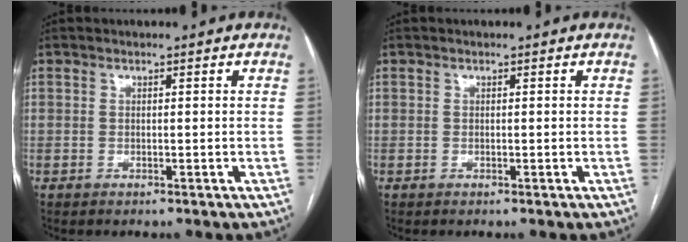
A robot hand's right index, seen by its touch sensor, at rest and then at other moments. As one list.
[{"total": 0.0}]